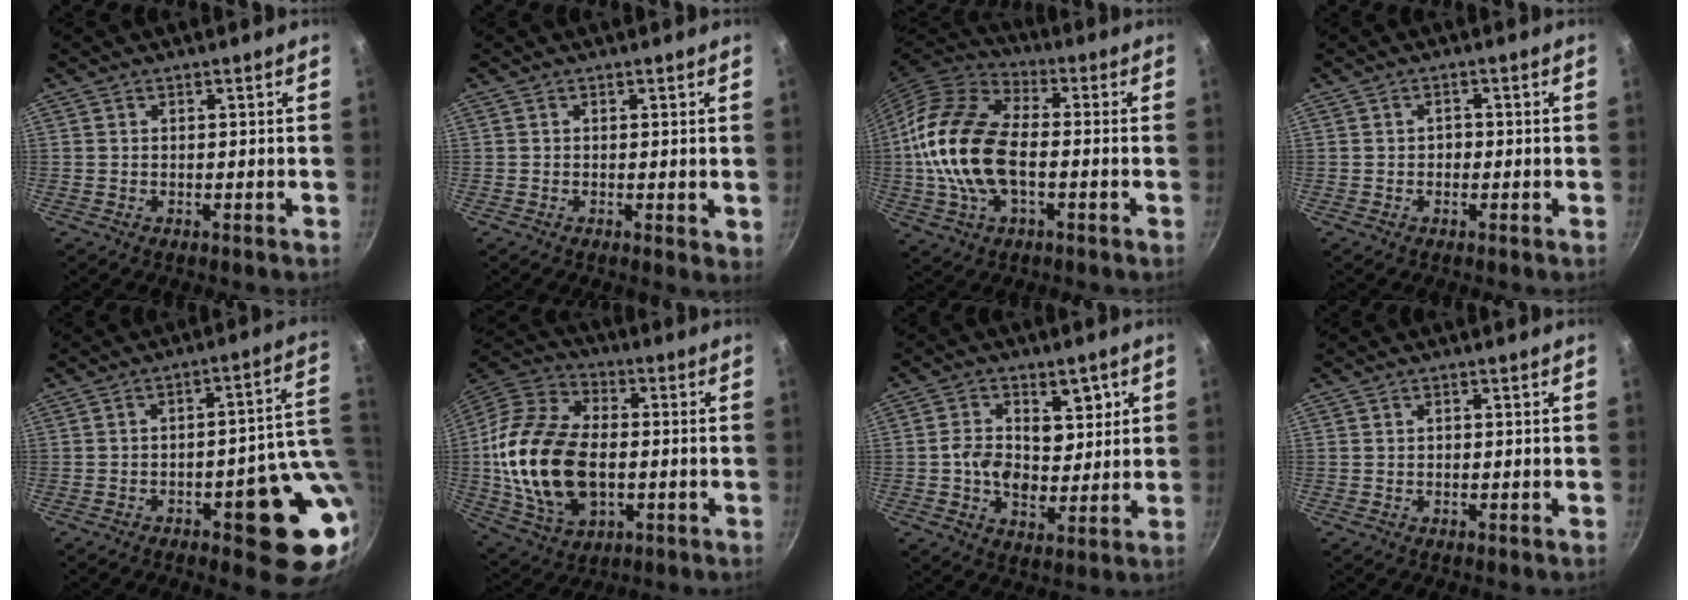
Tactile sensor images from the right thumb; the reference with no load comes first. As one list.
[{"total": 1.7, "force": [0.1, 0.8, 1.5], "torque": [-0.019, -0.005, 0.001]}, {"total": 18.9, "force": [-1.6, 10.7, 15.5], "torque": [-0.291, 0.031, -0.043]}, {"total": 1.6, "force": [-0.3, 1.3, 0.8], "torque": [-0.008, 0.004, -0.006]}, {"total": 15.6, "force": [-1.9, 5.7, 14.4], "torque": [-0.136, 0.010, -0.019]}, {"total": 22.8, "force": [-1.6, 14.6, 17.5], "torque": [-0.330, 0.020, -0.028]}, {"total": 10.4, "force": [2.1, 7.7, 6.7], "torque": [-0.073, -0.018, 0.027]}, {"total": 0.5, "force": [0.0, 0.4, 0.3], "torque": [-0.003, 0.003, 0.001]}]